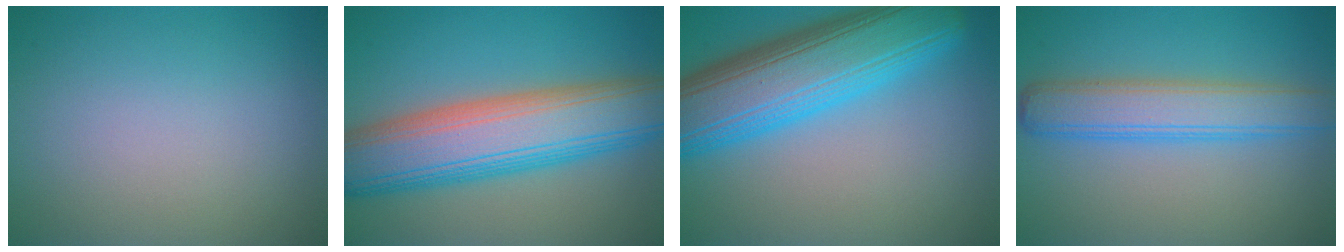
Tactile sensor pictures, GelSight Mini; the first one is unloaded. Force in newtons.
{"total": 11.4, "press": 11.3, "slide": 0.6}
{"total": 11.6, "press": 11.6, "slide": 0.4}
{"total": 5.2, "press": 5.2, "slide": 0.1}